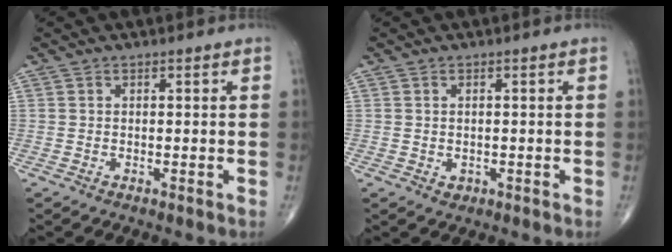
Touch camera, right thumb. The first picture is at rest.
{"total": 1.4, "force": [-0.2, 1.1, 0.8], "torque": [-0.008, -0.001, 0.001]}